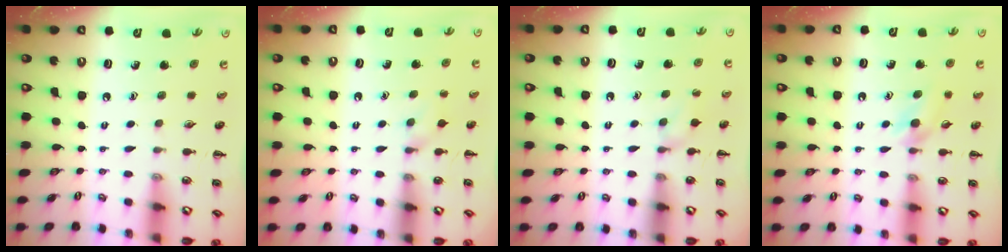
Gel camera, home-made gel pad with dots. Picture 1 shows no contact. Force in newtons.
{"total": 3.5, "press": 3.3, "slide": 1.4}
{"total": 7.3, "press": 7.1, "slide": 1.8}
{"total": 5.5, "press": 5.0, "slide": 2.2}